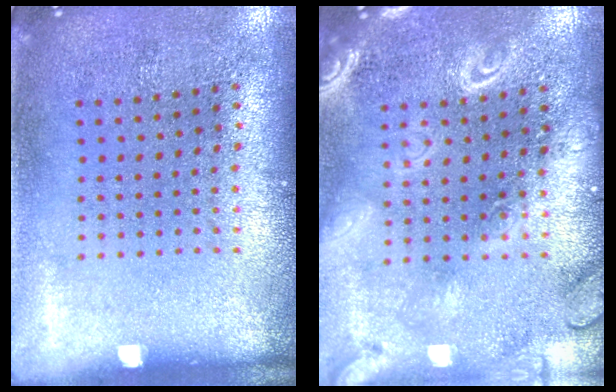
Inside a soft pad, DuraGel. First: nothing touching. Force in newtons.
{"total": 2.5, "press": 2.5, "slide": 0.2}